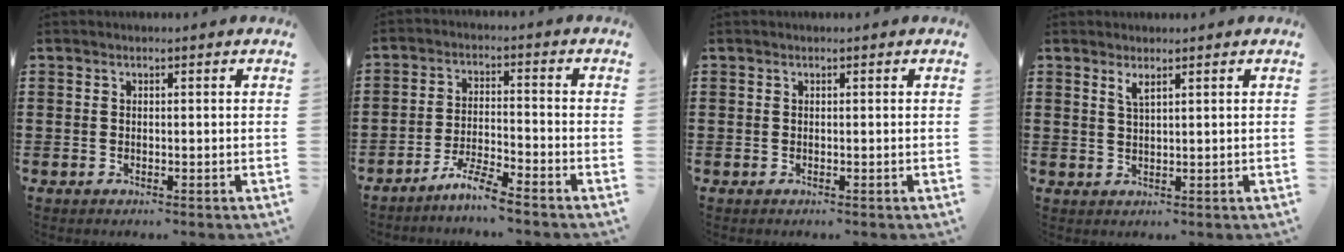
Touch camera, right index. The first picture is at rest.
{"total": 5.1, "force": [-4.7, -0.4, 2.0], "torque": [-0.050, -0.007, -0.094]}
{"total": 0.0}
{"total": 1.8, "force": [1.2, 0.3, 1.3], "torque": [-0.027, 0.001, 0.021]}